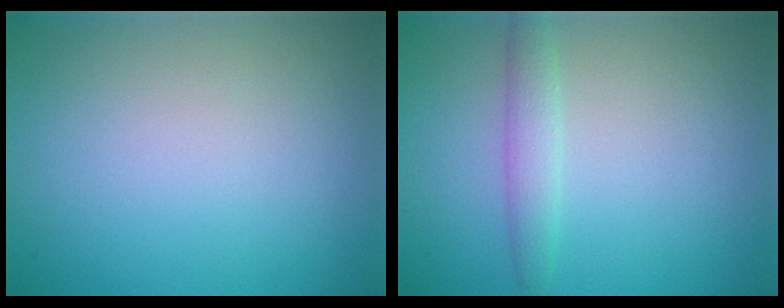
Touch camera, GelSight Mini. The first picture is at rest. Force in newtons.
{"total": 1.9, "press": 1.9, "slide": 0.0}